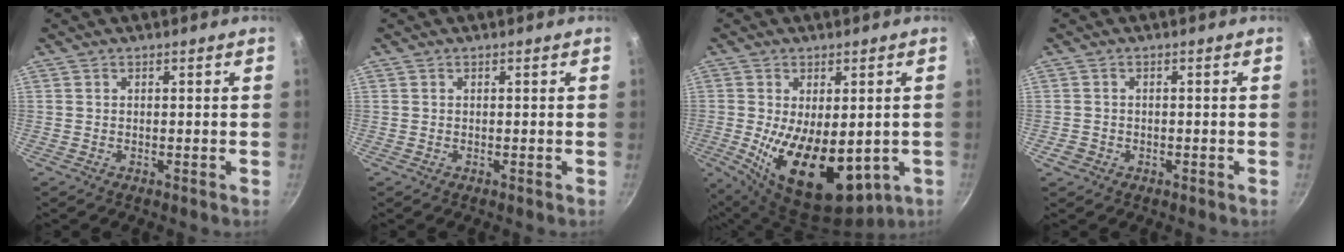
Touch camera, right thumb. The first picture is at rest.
{"total": 0.0}
{"total": 17.3, "force": [-2.6, 9.3, 14.4], "torque": [-0.219, -0.028, -0.018]}
{"total": 2.1, "force": [-0.9, 1.7, 0.7], "torque": [-0.010, 0.006, -0.011]}